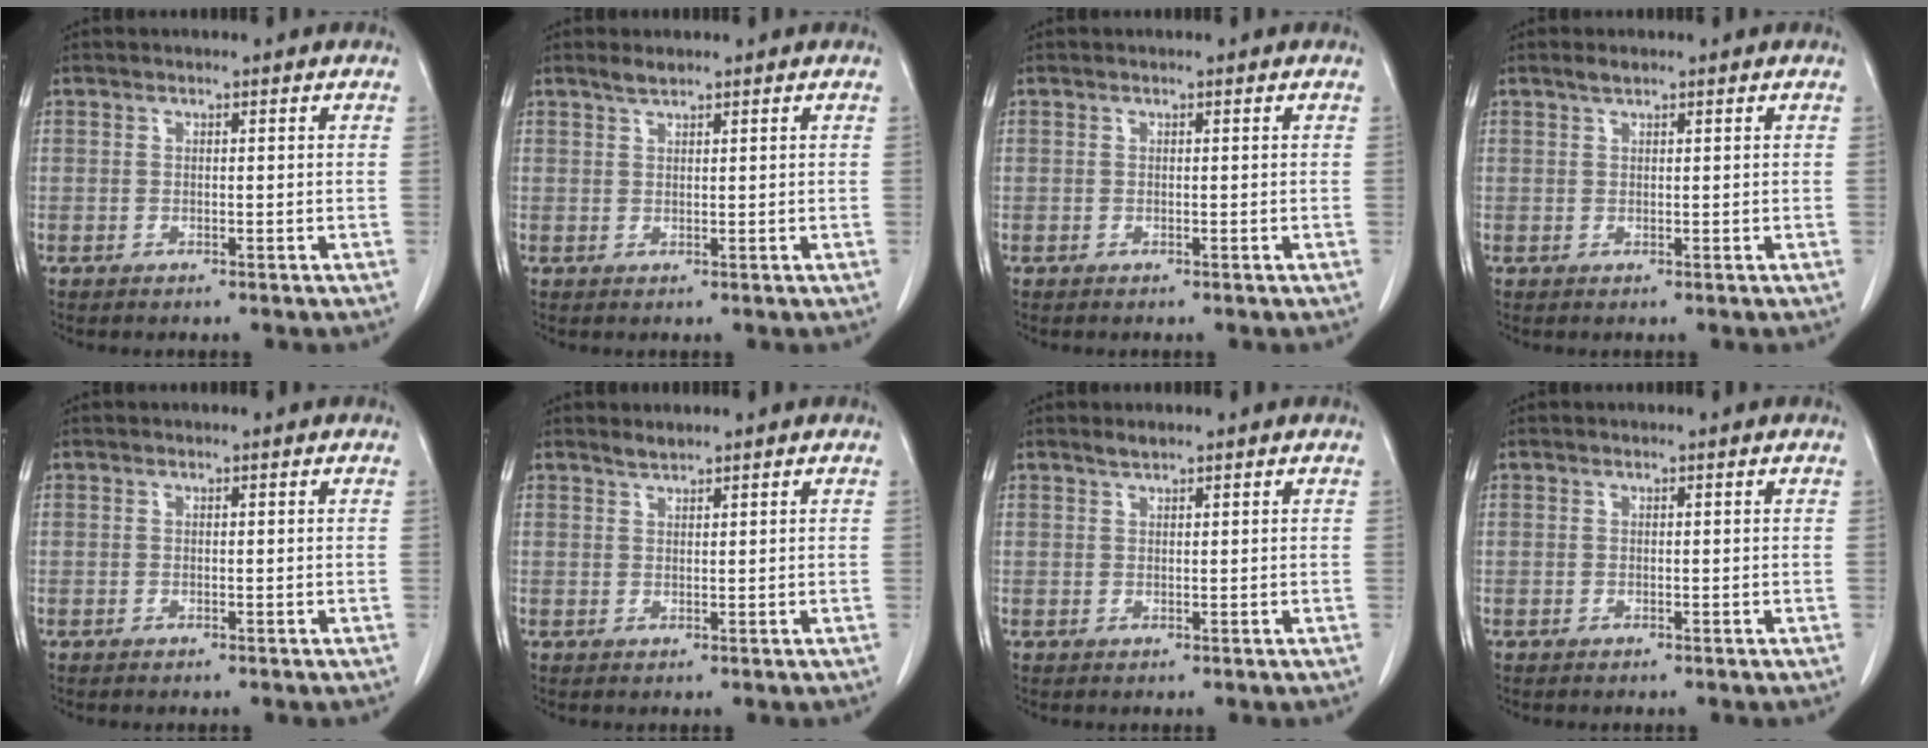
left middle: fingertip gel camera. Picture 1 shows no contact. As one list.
[{"total": 1.4, "force": [1.3, 0.2, 0.6], "torque": [-0.016, 0.002, 0.028]}, {"total": 0.0}, {"total": 1.2, "force": [0.9, 0.3, 0.6], "torque": [-0.017, 0.003, 0.020]}, {"total": 0.0}, {"total": 1.2, "force": [1.2, 0.0, 0.2], "torque": [-0.007, -0.001, 0.025]}, {"total": 1.1, "force": [1.0, 0.1, 0.4], "torque": [-0.014, 0.002, 0.022]}, {"total": 0.0}]